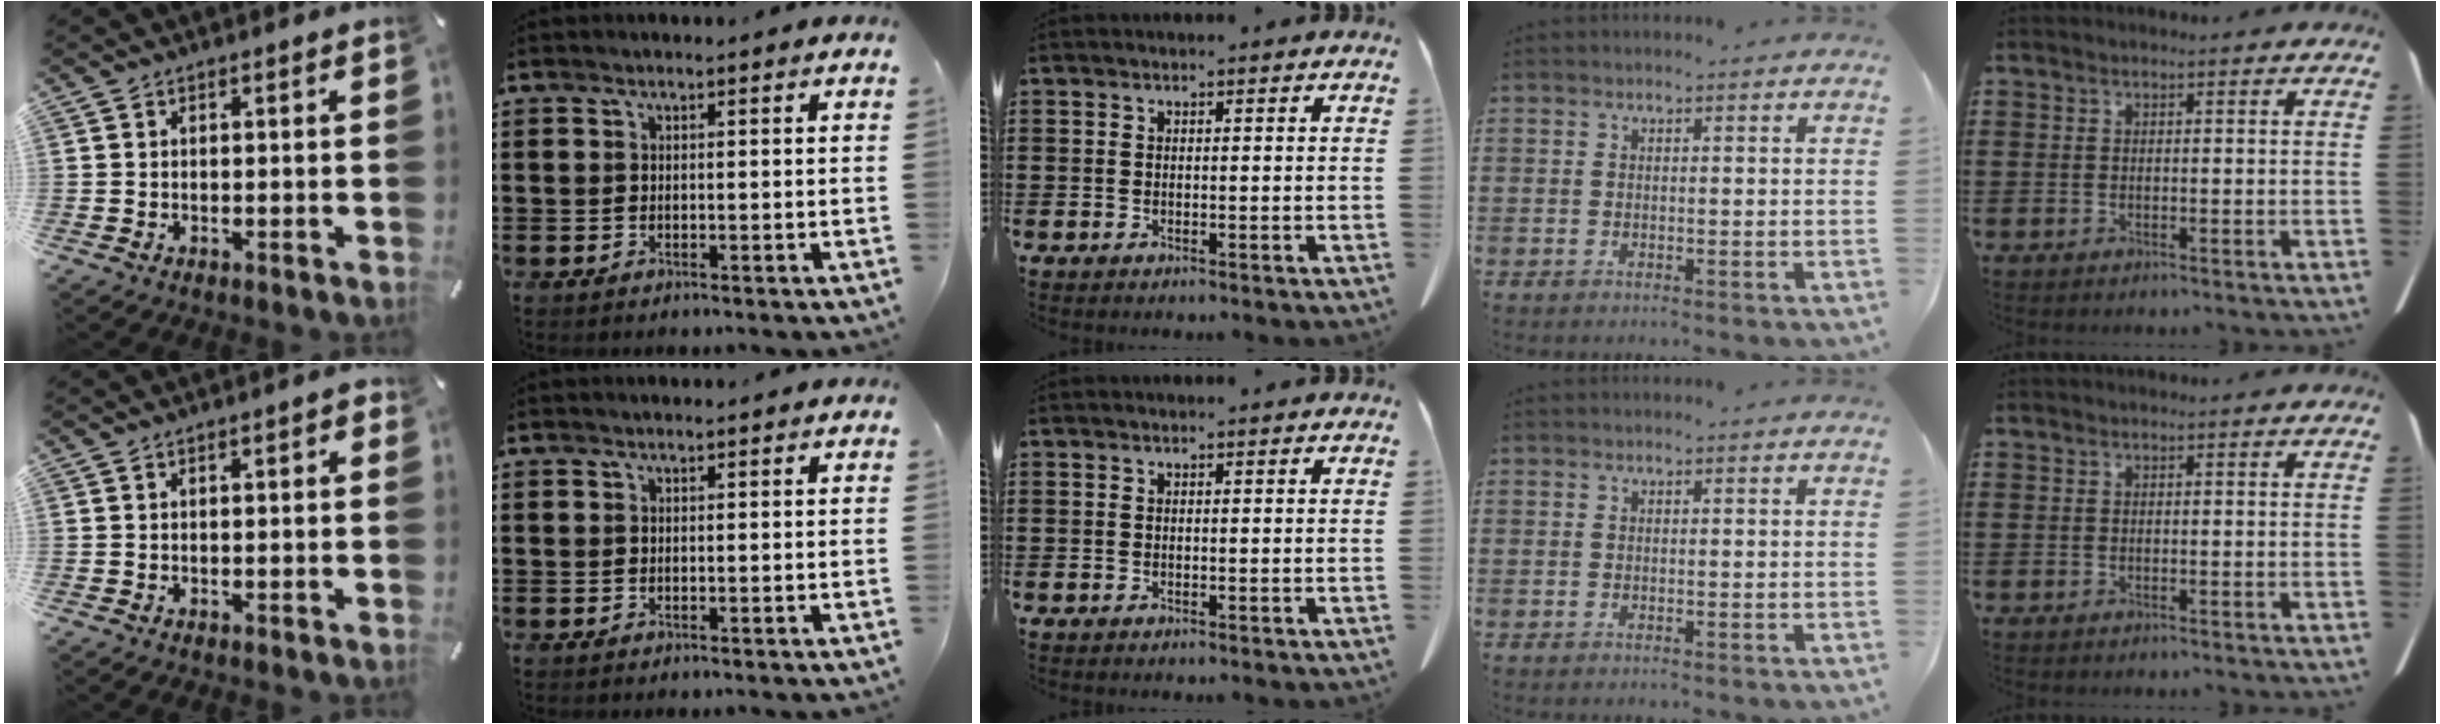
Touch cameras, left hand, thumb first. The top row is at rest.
{"thumb": {"total": 1.2, "force": [0.0, 0.5, 1.1], "torque": [-0.012, 0.000, -0.003]}}